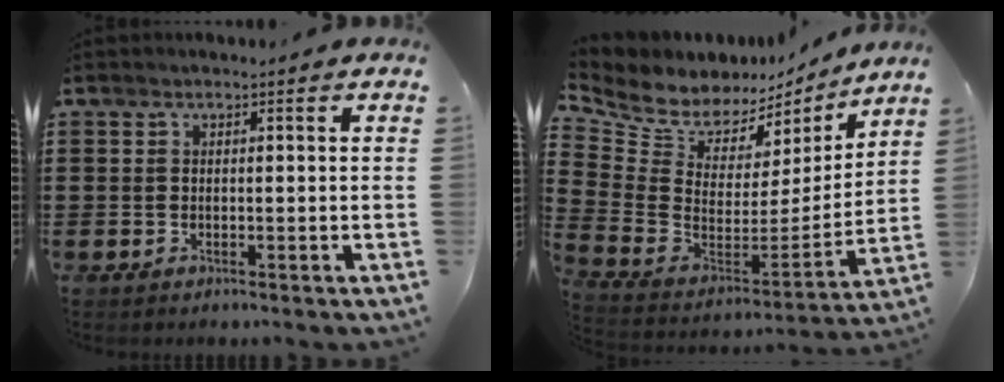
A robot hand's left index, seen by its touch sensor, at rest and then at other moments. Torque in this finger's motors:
{"motor_torque": [-0.46, -0.70, 0.00, -0.04]}